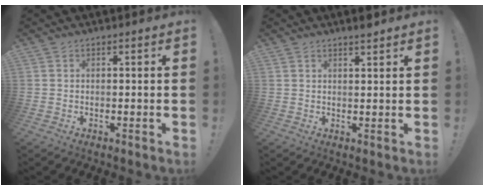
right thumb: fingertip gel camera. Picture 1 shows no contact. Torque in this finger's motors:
{"motor_torque": [-0.24, 0.59, 0.37, 0.07, 0.01]}